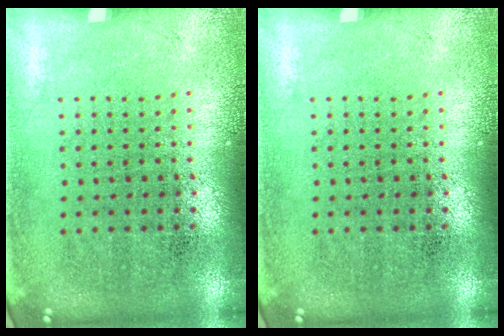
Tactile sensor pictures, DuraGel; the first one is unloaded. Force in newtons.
{"total": 0.0}